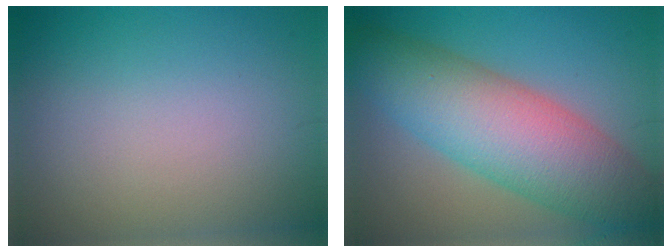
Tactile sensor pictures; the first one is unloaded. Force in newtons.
{"total": 10.2, "press": 10.2, "slide": 0.3}